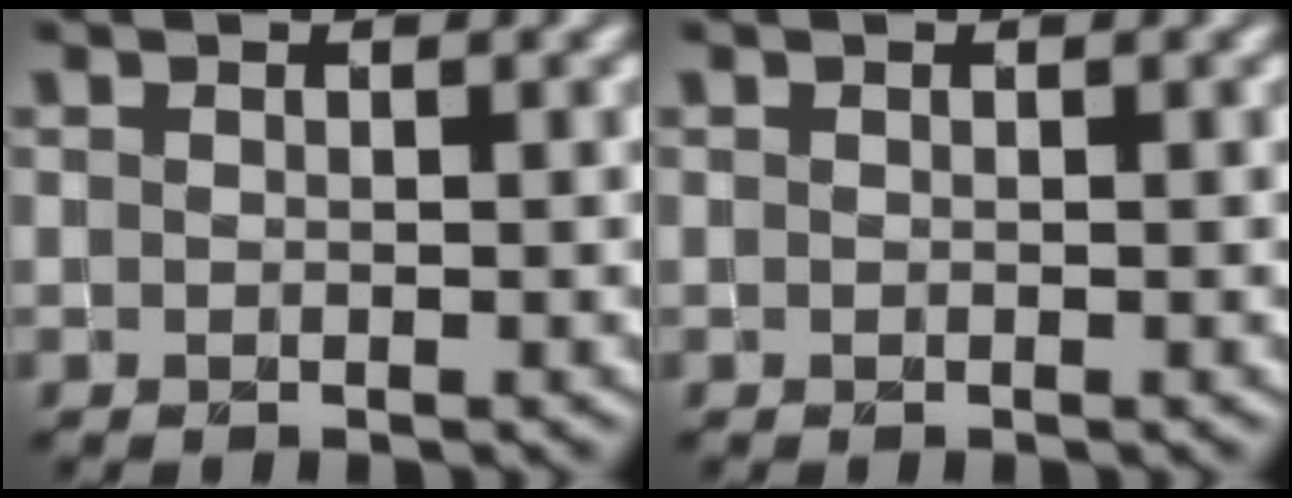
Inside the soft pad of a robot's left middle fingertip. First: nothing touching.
{"total": 0.0}